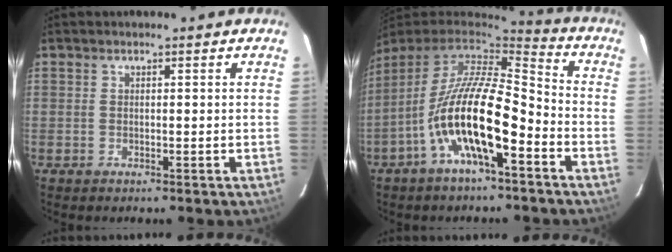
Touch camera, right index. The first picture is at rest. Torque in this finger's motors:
{"motor_torque": [1.30, -0.84, 1.06, 0.21]}